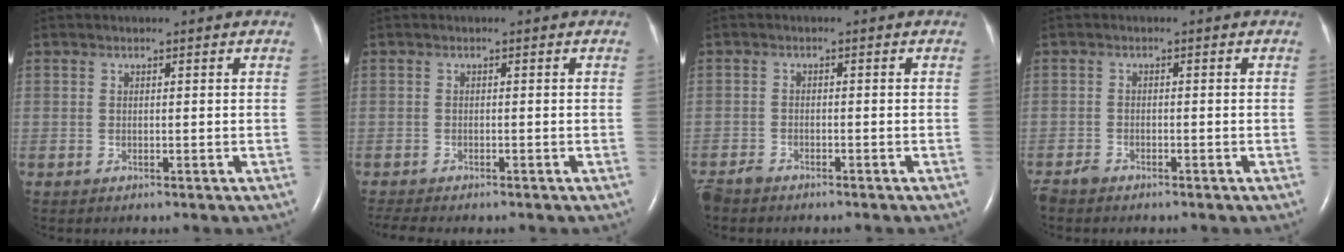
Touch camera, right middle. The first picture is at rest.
{"total": 4.3, "force": [-3.7, 0.7, 2.0], "torque": [-0.031, -0.008, -0.053]}
{"total": 3.0, "force": [-2.7, 0.9, 0.8], "torque": [-0.019, -0.007, -0.049]}
{"total": 1.8, "force": [-1.7, 0.5, 0.4], "torque": [-0.014, -0.004, -0.027]}